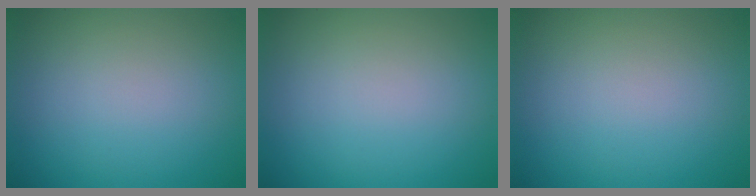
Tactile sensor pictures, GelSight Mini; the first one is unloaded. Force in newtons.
{"total": 0.0}
{"total": 0.0}